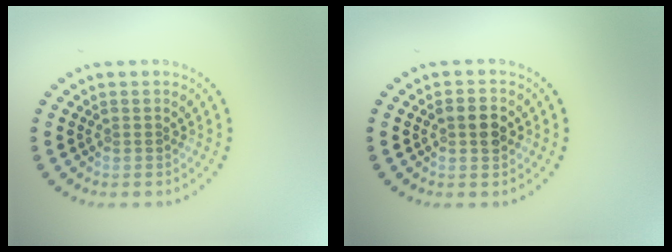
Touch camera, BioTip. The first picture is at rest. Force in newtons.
{"total": 2.2, "press": 2.1, "slide": 0.2}